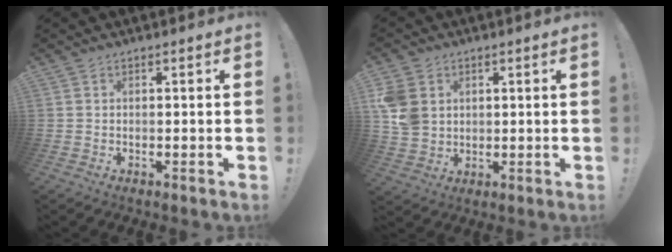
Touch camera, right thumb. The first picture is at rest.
{"total": 9.0, "force": [2.8, 7.4, 4.3], "torque": [-0.094, -0.012, 0.055]}